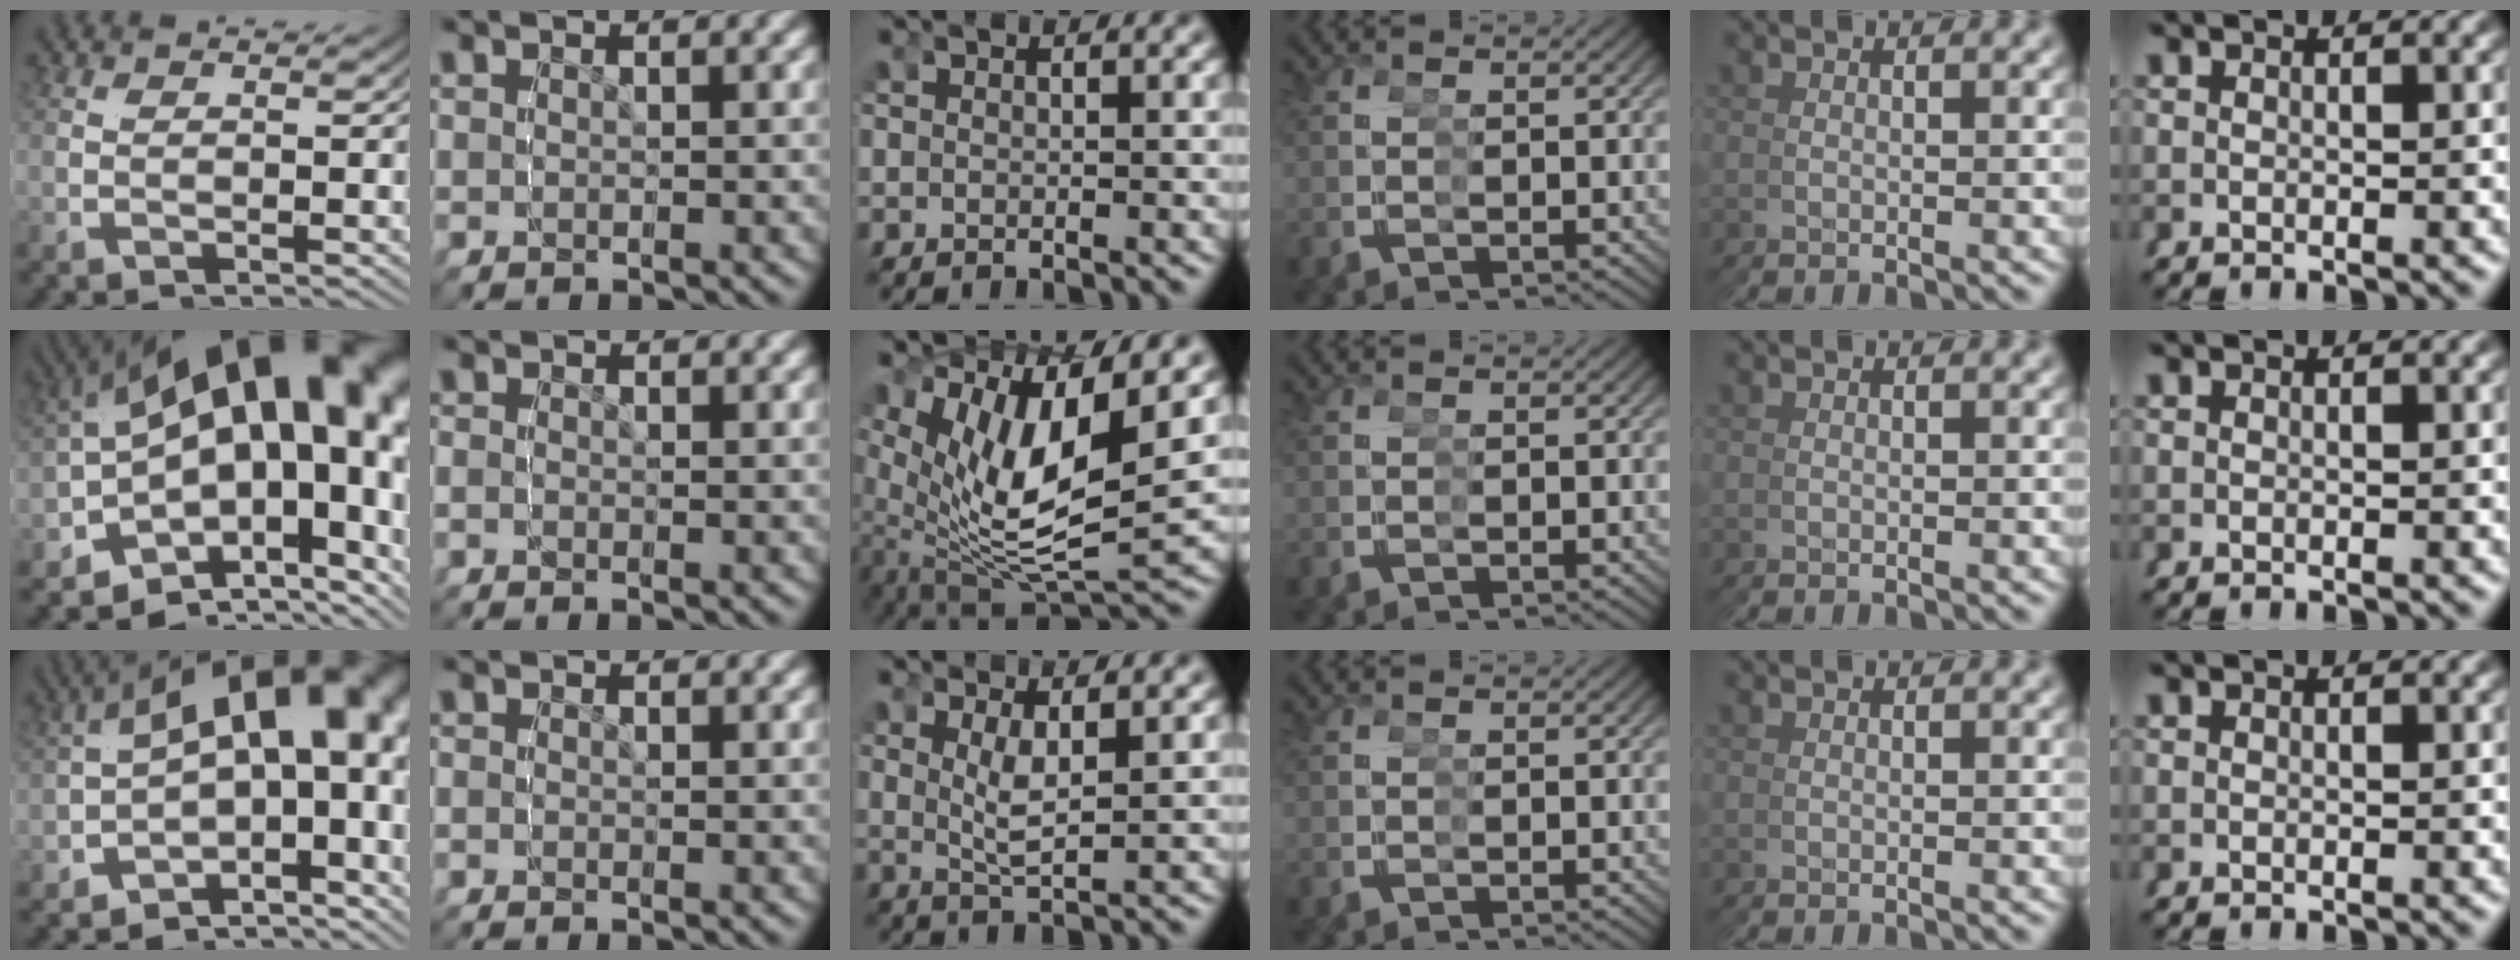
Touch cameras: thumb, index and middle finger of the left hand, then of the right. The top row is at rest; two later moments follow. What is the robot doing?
{"motion": "grasp_and_lifting", "object": "legos"}